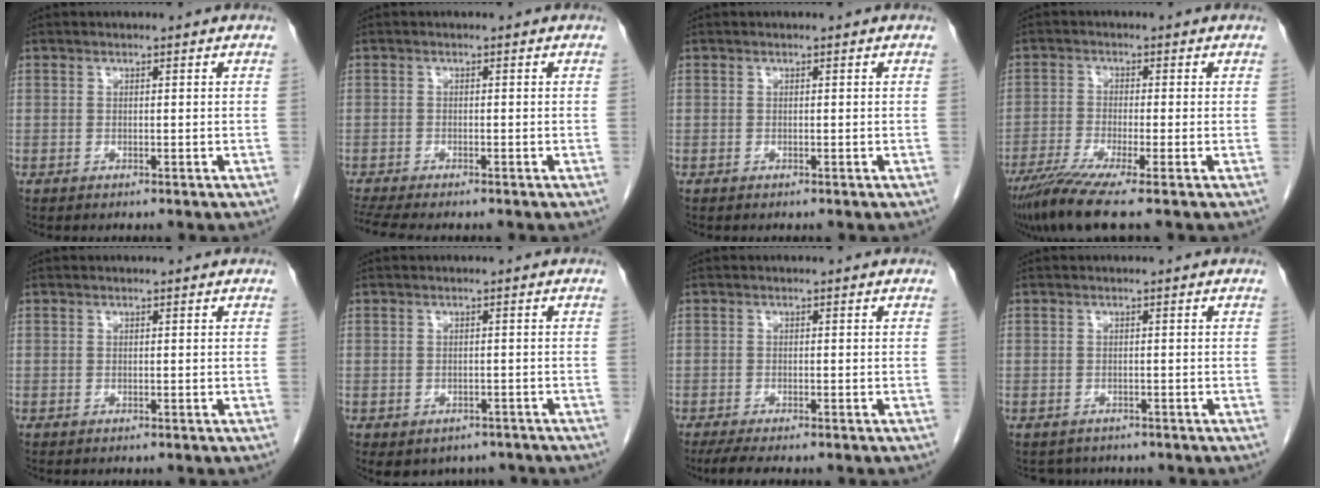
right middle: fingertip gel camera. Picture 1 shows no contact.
{"total": 6.9, "force": [-5.9, 1.1, 3.5], "torque": [-0.056, -0.007, -0.093]}
{"total": 0.0}
{"total": 7.8, "force": [-5.6, -0.7, 5.4], "torque": [-0.094, -0.026, -0.099]}
{"total": 0.0}
{"total": 6.4, "force": [-4.8, 3.8, 1.6], "torque": [-0.012, 0.012, -0.056]}
{"total": 4.7, "force": [-3.8, 0.6, 2.8], "torque": [-0.042, -0.011, -0.056]}
{"total": 2.7, "force": [-2.3, 1.4, 0.1], "torque": [-0.004, 0.000, -0.032]}